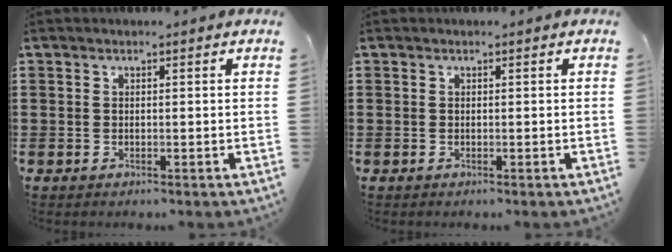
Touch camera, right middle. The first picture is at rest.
{"total": 0.0}